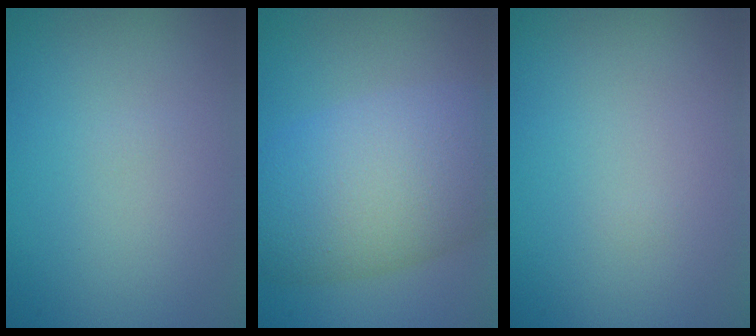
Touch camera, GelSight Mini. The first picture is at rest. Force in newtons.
{"total": 9.5, "press": 9.5, "slide": 0.3}
{"total": 0.0}